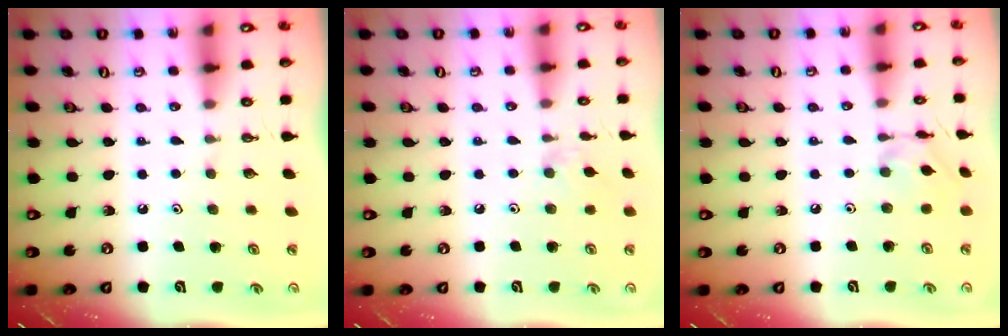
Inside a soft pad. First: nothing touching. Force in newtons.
{"total": 5.5, "press": 5.4, "slide": 0.7}
{"total": 4.7, "press": 4.7, "slide": 0.2}